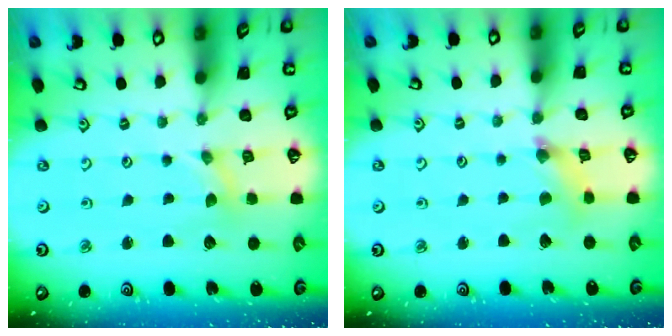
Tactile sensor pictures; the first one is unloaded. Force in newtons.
{"total": 2.5, "press": 2.5, "slide": 0.2}